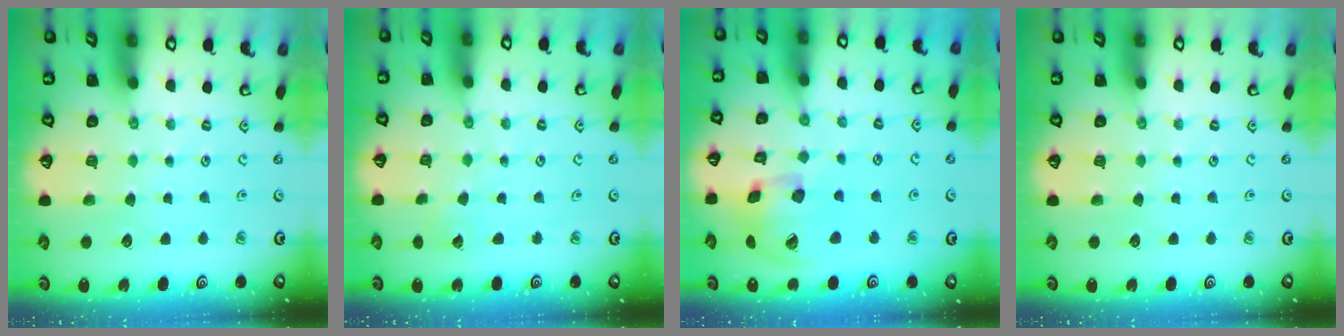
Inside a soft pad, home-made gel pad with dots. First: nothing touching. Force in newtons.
{"total": 1.7, "press": 1.7, "slide": 0.1}
{"total": 18.1, "press": 17.9, "slide": 2.8}
{"total": 0.0}